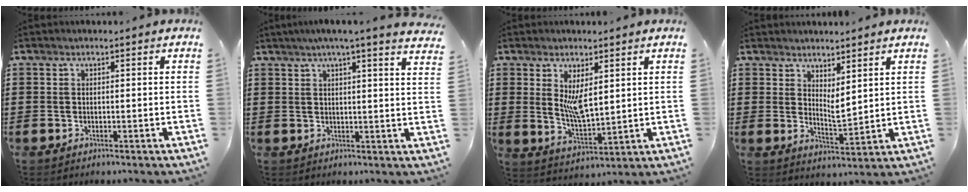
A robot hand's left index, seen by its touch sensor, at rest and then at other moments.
{"total": 3.9, "force": [3.2, -0.7, 2.1], "torque": [-0.051, -0.009, 0.055]}
{"total": 5.8, "force": [2.1, 2.4, 4.8], "torque": [-0.098, -0.008, 0.035]}
{"total": 3.5, "force": [2.6, 1.2, 2.0], "torque": [-0.037, -0.013, 0.045]}